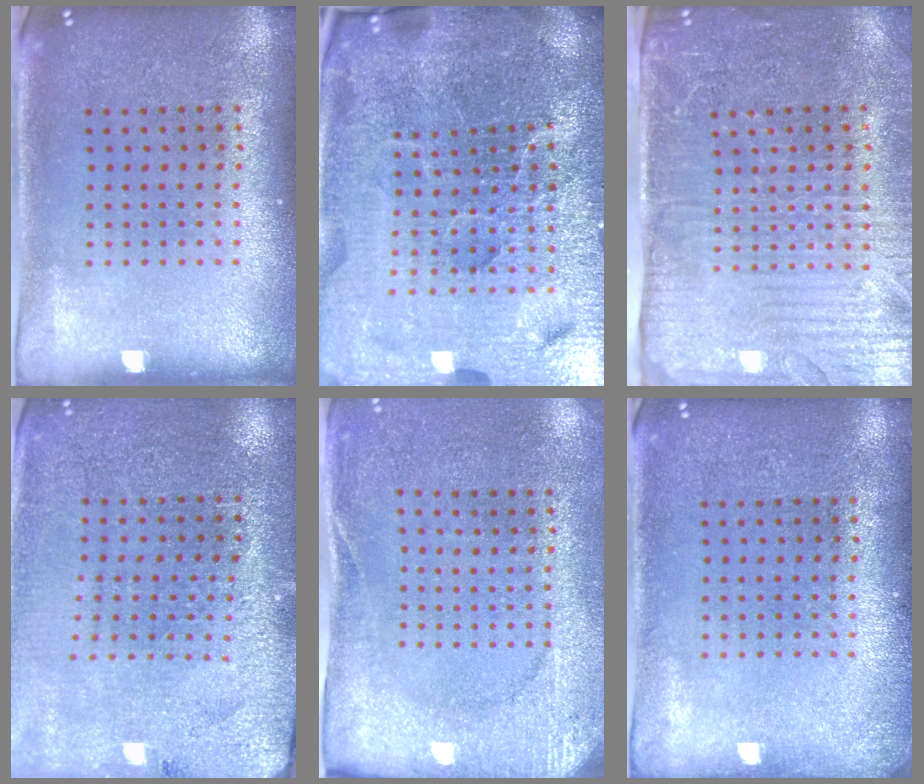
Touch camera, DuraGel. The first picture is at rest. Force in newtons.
{"total": 6.9, "press": 6.0, "slide": 3.4}
{"total": 4.2, "press": 3.6, "slide": 2.1}
{"total": 2.8, "press": 2.8, "slide": 0.1}
{"total": 2.6, "press": 2.4, "slide": 1.0}
{"total": 0.9, "press": 0.9, "slide": 0.2}